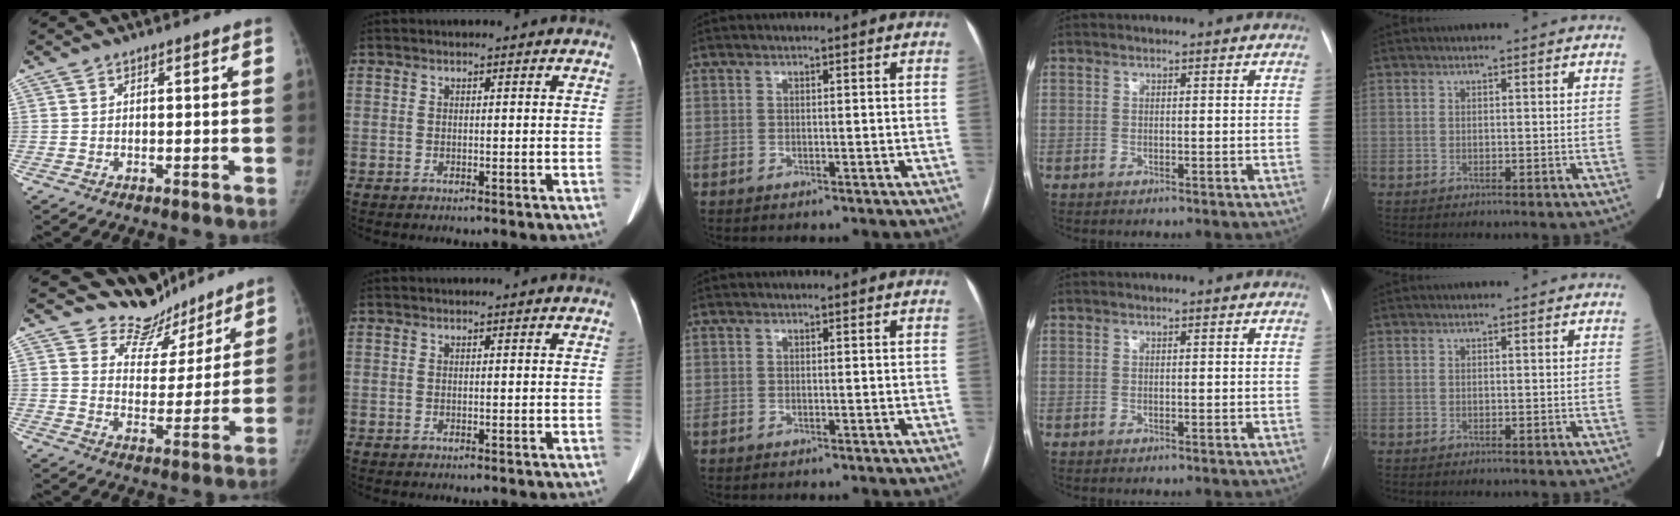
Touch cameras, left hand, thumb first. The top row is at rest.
{"thumb": {"total": 10.5, "force": [9.5, 4.5, 0.1], "torque": [0.036, -0.083, 0.147]}}